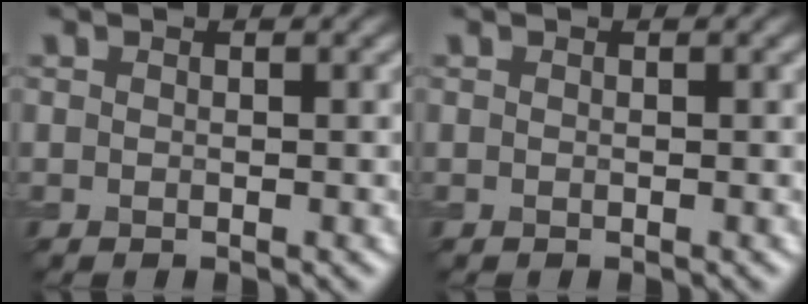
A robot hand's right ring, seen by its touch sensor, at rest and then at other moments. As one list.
[{"total": 0.0}]